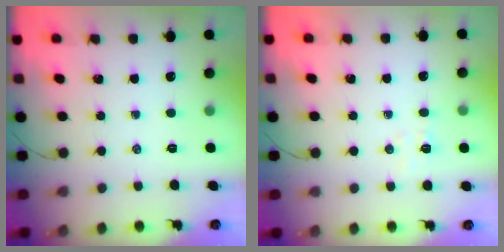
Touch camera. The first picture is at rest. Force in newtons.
{"total": 4.5, "press": 4.3, "slide": 1.1}